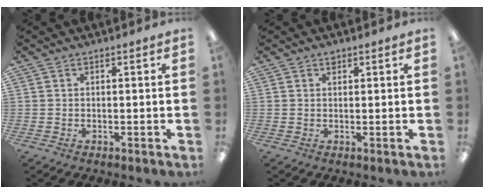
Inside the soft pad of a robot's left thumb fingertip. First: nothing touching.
{"total": 1.1, "force": [0.8, 0.5, 0.5], "torque": [-0.004, -0.004, 0.014]}